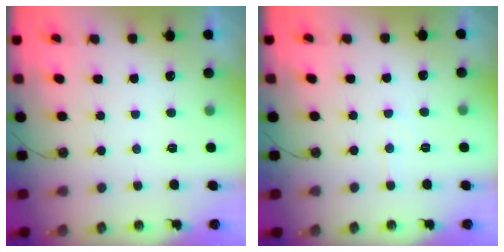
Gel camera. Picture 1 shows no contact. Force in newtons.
{"total": 3.9, "press": 3.9, "slide": 0.6}